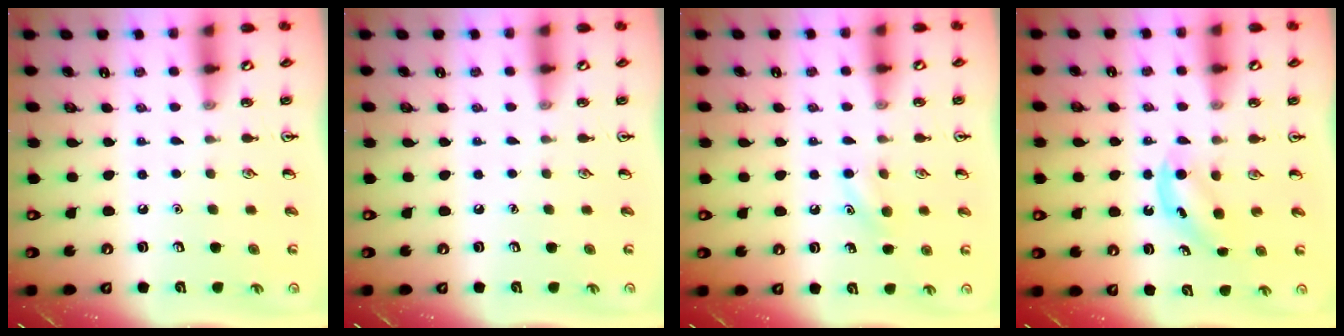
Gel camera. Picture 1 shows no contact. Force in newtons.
{"total": 0.0}
{"total": 6.8, "press": 6.4, "slide": 2.3}
{"total": 4.5, "press": 4.2, "slide": 1.5}